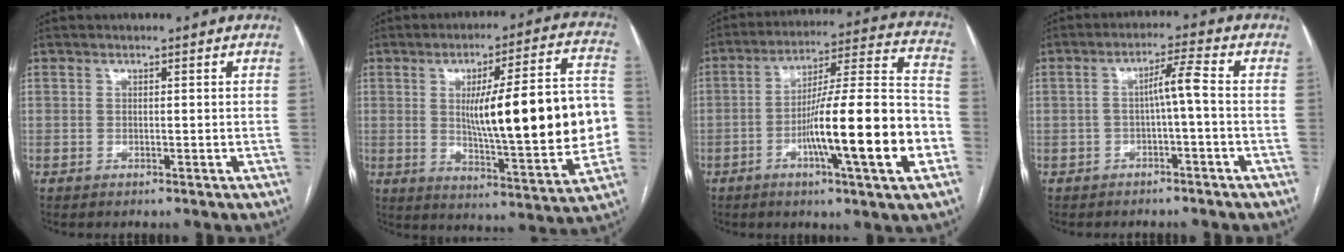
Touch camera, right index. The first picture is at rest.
{"total": 22.0, "force": [0.2, 3.2, 21.8], "torque": [-0.285, 0.021, 0.011]}
{"total": 19.4, "force": [-5.9, 0.7, 18.5], "torque": [-0.275, 0.005, -0.091]}
{"total": 4.3, "force": [-0.8, -0.1, 4.2], "torque": [-0.070, 0.020, -0.010]}